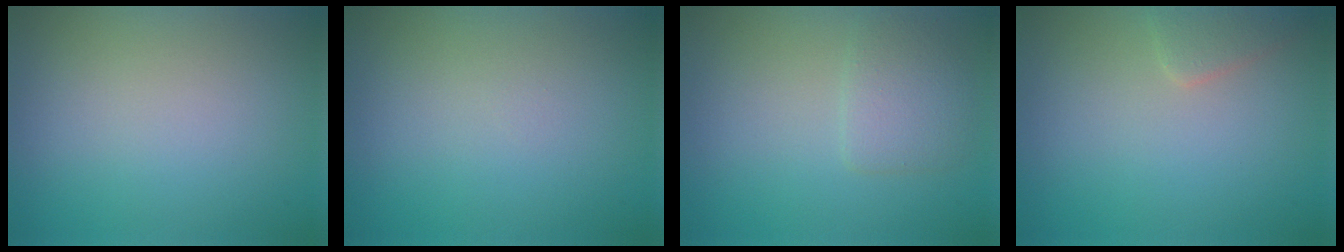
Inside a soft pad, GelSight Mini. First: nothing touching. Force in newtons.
{"total": 0.0}
{"total": 2.4, "press": 2.4, "slide": 0.2}
{"total": 1.6, "press": 1.6, "slide": 0.0}